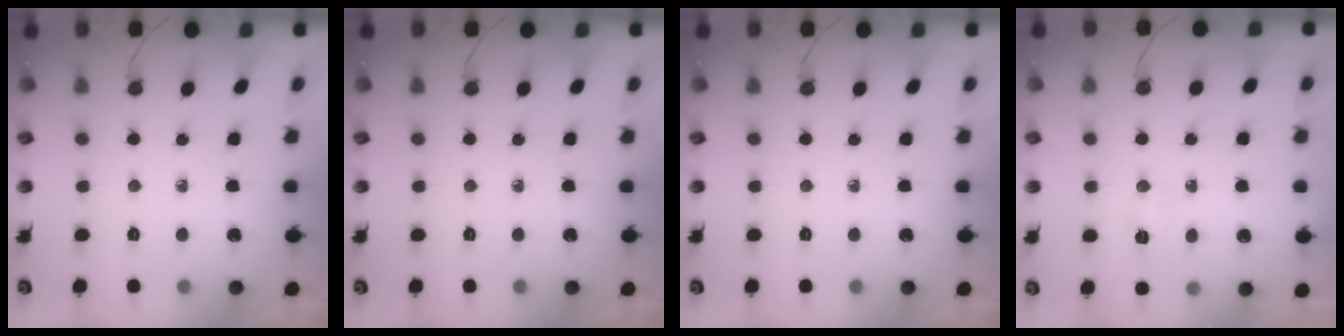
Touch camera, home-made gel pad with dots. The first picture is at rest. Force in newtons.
{"total": 0.0}
{"total": 0.0}
{"total": 5.9, "press": 5.8, "slide": 1.1}